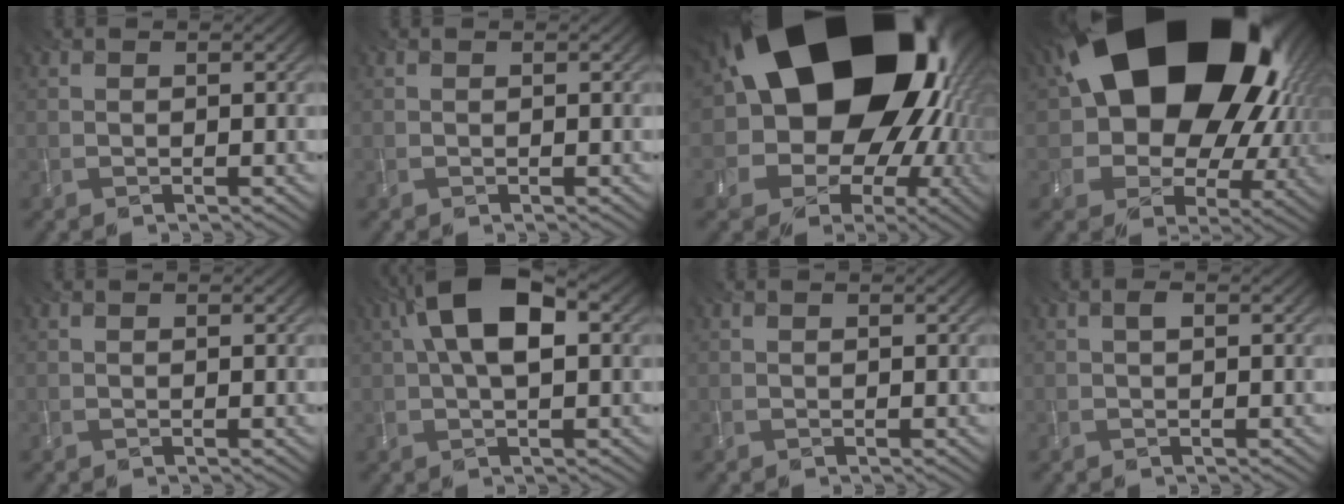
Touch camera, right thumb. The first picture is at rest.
{"total": 0.0}
{"total": 23.6, "force": [4.8, 17.9, 14.6], "torque": [-0.235, -0.065, 0.085]}
{"total": 23.3, "force": [7.0, 16.2, 15.3], "torque": [-0.279, -0.046, 0.157]}
{"total": 0.0}
{"total": 10.1, "force": [2.7, 4.3, 8.7], "torque": [-0.173, 0.027, 0.042]}
{"total": 0.0}
{"total": 0.7, "force": [0.1, 0.1, 0.7], "torque": [-0.018, 0.003, 0.002]}